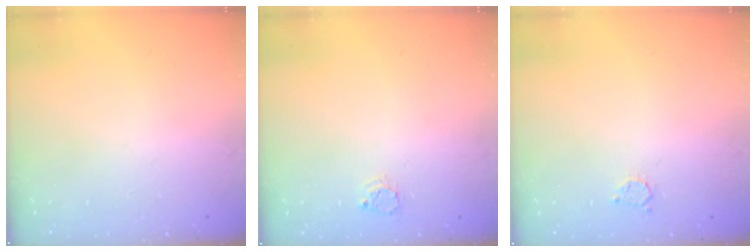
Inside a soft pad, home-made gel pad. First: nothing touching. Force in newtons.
{"total": 3.0, "press": 3.0, "slide": 0.2}
{"total": 2.5, "press": 2.5, "slide": 0.4}